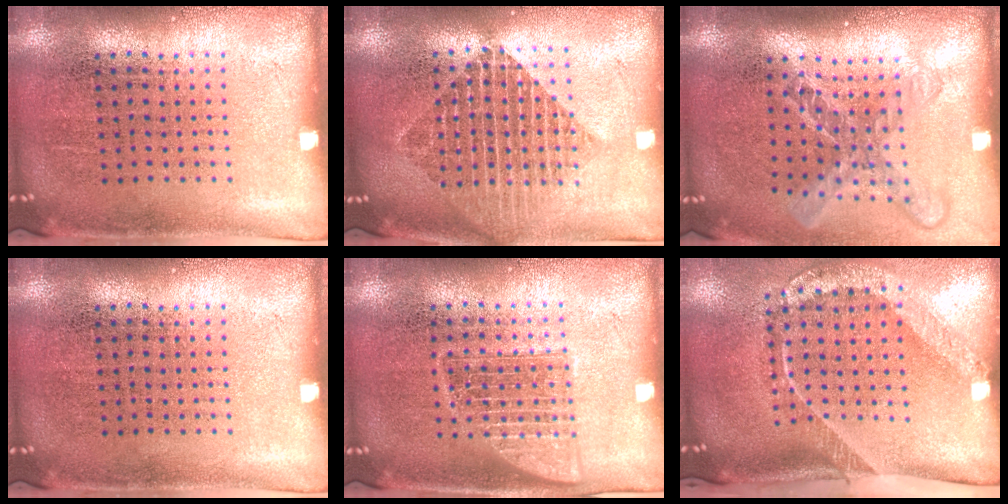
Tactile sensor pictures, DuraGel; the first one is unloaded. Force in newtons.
{"total": 2.0, "press": 1.6, "slide": 1.2}
{"total": 1.7, "press": 1.3, "slide": 1.1}
{"total": 0.0}
{"total": 1.3, "press": 1.3, "slide": 0.3}
{"total": 2.4, "press": 1.6, "slide": 1.8}